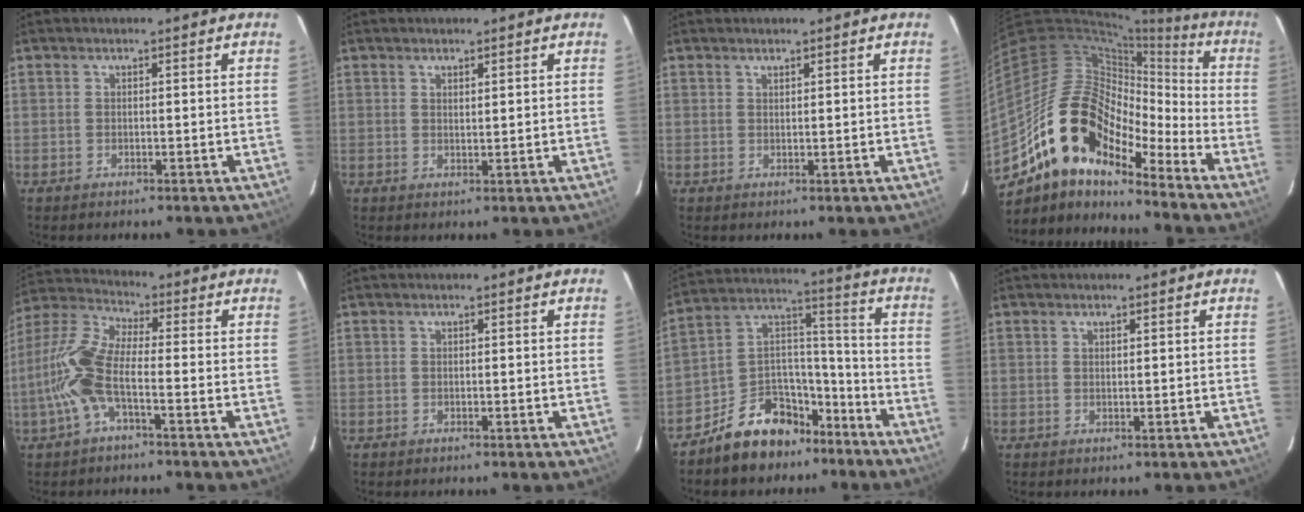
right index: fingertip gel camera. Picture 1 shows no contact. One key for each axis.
{"total": 1.2, "fx": 0.8, "fy": 0.4, "fz": 0.7, "tx": -0.012, "ty": 0.001, "tz": 0.015}
{"total": 0.7, "fx": 0.6, "fy": 0.2, "fz": 0.2, "tx": -0.003, "ty": 0.001, "tz": 0.011}
{"total": 18.1, "fx": -12.6, "fy": 8.9, "fz": 9.5, "tx": -0.172, "ty": 0.014, "tz": -0.238}
{"total": 10.3, "fx": -3.2, "fy": 2.9, "fz": 9.4, "tx": -0.221, "ty": 0.010, "tz": -0.068}
{"total": 0.0}
{"total": 14.1, "fx": -9.7, "fy": 8.5, "fz": 5.6, "tx": -0.111, "ty": 0.071, "tz": -0.146}
{"total": 0.6, "fx": 0.5, "fy": 0.1, "fz": 0.3, "tx": -0.005, "ty": 0.001, "tz": 0.009}